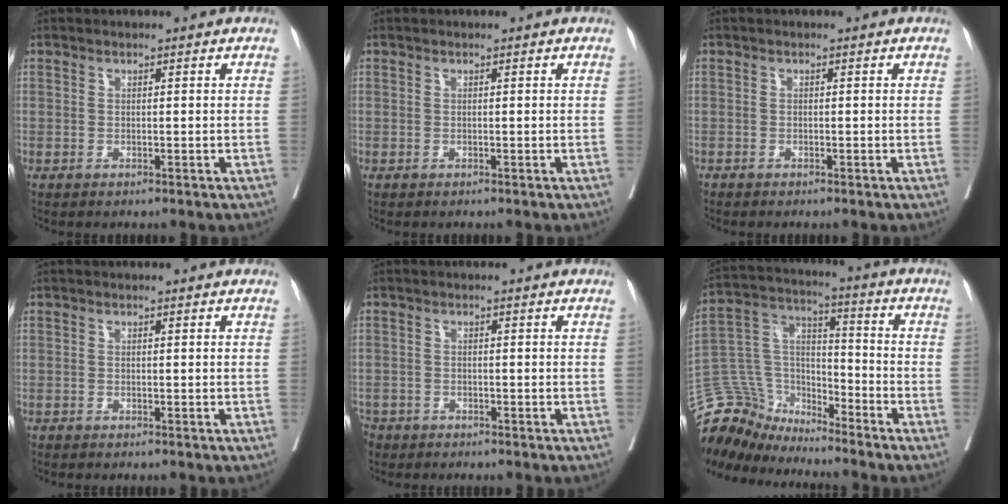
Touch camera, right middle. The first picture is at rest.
{"total": 0.0}
{"total": 0.6, "force": [-0.2, -0.3, -0.5], "torque": [0.009, 0.003, -0.011]}
{"total": 0.7, "force": [-0.5, -0.4, -0.3], "torque": [0.006, 0.004, -0.012]}
{"total": 3.6, "force": [-3.0, 2.0, -0.3], "torque": [0.000, 0.003, -0.058]}
{"total": 12.8, "force": [-12.4, 3.3, 0.5], "torque": [-0.022, 0.053, -0.238]}